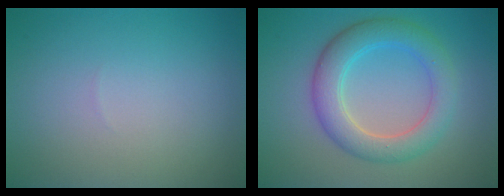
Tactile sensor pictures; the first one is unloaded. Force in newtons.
{"total": 5.1, "press": 5.0, "slide": 0.4}